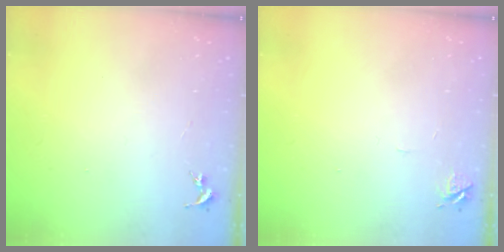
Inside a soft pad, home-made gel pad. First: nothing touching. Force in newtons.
{"total": 5.8, "press": 5.8, "slide": 0.7}